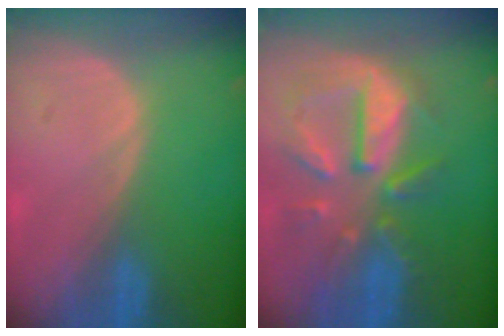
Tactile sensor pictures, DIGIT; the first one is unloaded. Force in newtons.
{"total": 10.7, "press": 9.5, "slide": 5.0}